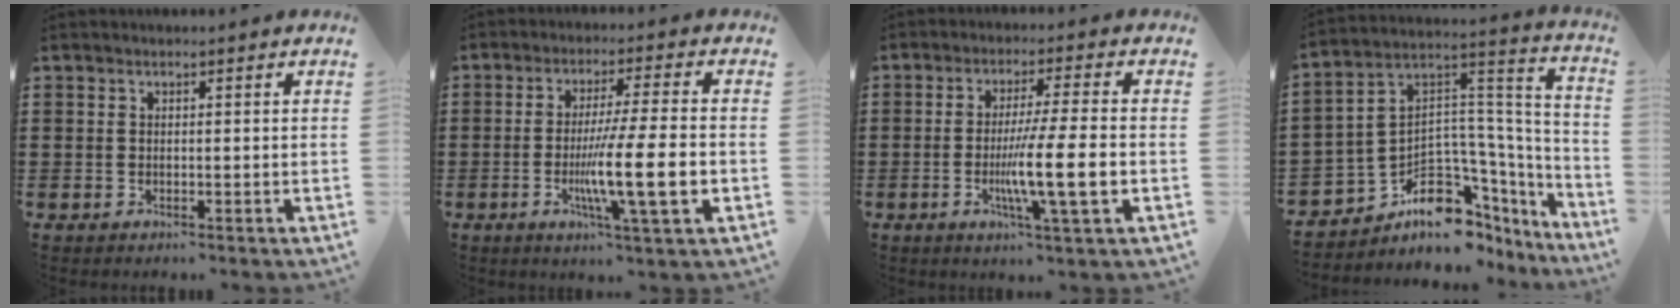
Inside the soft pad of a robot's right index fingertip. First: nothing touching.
{"total": 11.9, "force": [-2.7, 0.6, 11.6], "torque": [-0.204, -0.021, -0.052]}
{"total": 10.4, "force": [-2.3, 0.1, 10.1], "torque": [-0.181, -0.019, -0.043]}
{"total": 10.1, "force": [-5.8, 6.0, 5.8], "torque": [-0.106, -0.010, -0.102]}